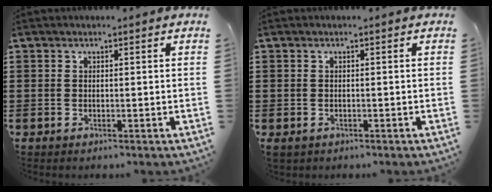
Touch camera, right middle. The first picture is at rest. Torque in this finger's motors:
{"motor_torque": [0.03, -0.12, 0.50, 0.13]}